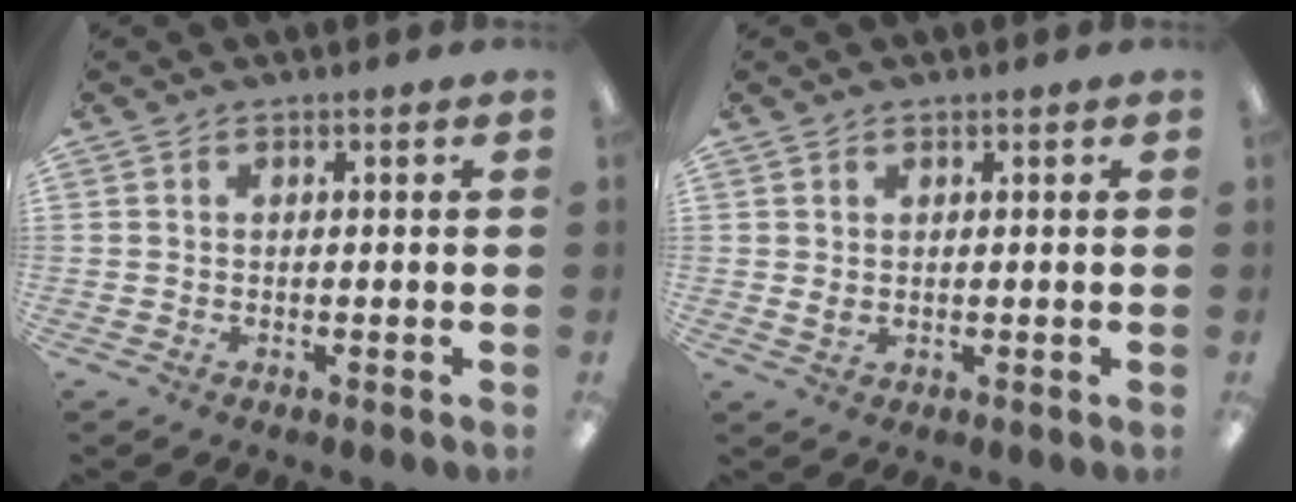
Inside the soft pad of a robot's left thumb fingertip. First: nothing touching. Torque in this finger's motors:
{"motor_torque": [-0.11, 0.13, 0.04, -0.05, 0.00]}